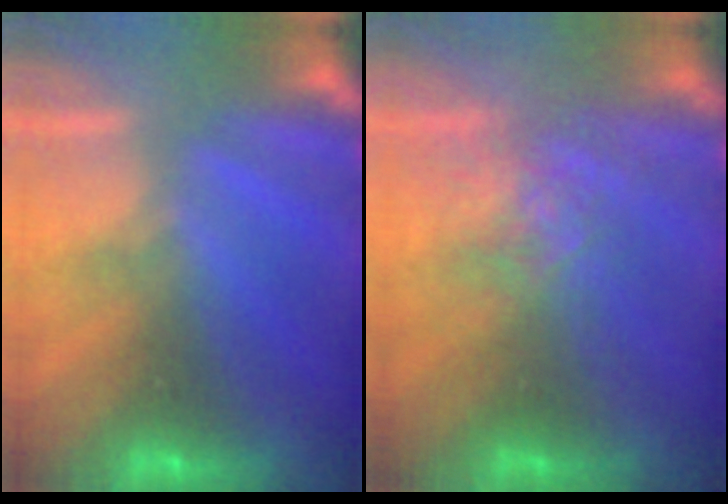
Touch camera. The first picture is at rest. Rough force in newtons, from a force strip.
{"total": 2.6}